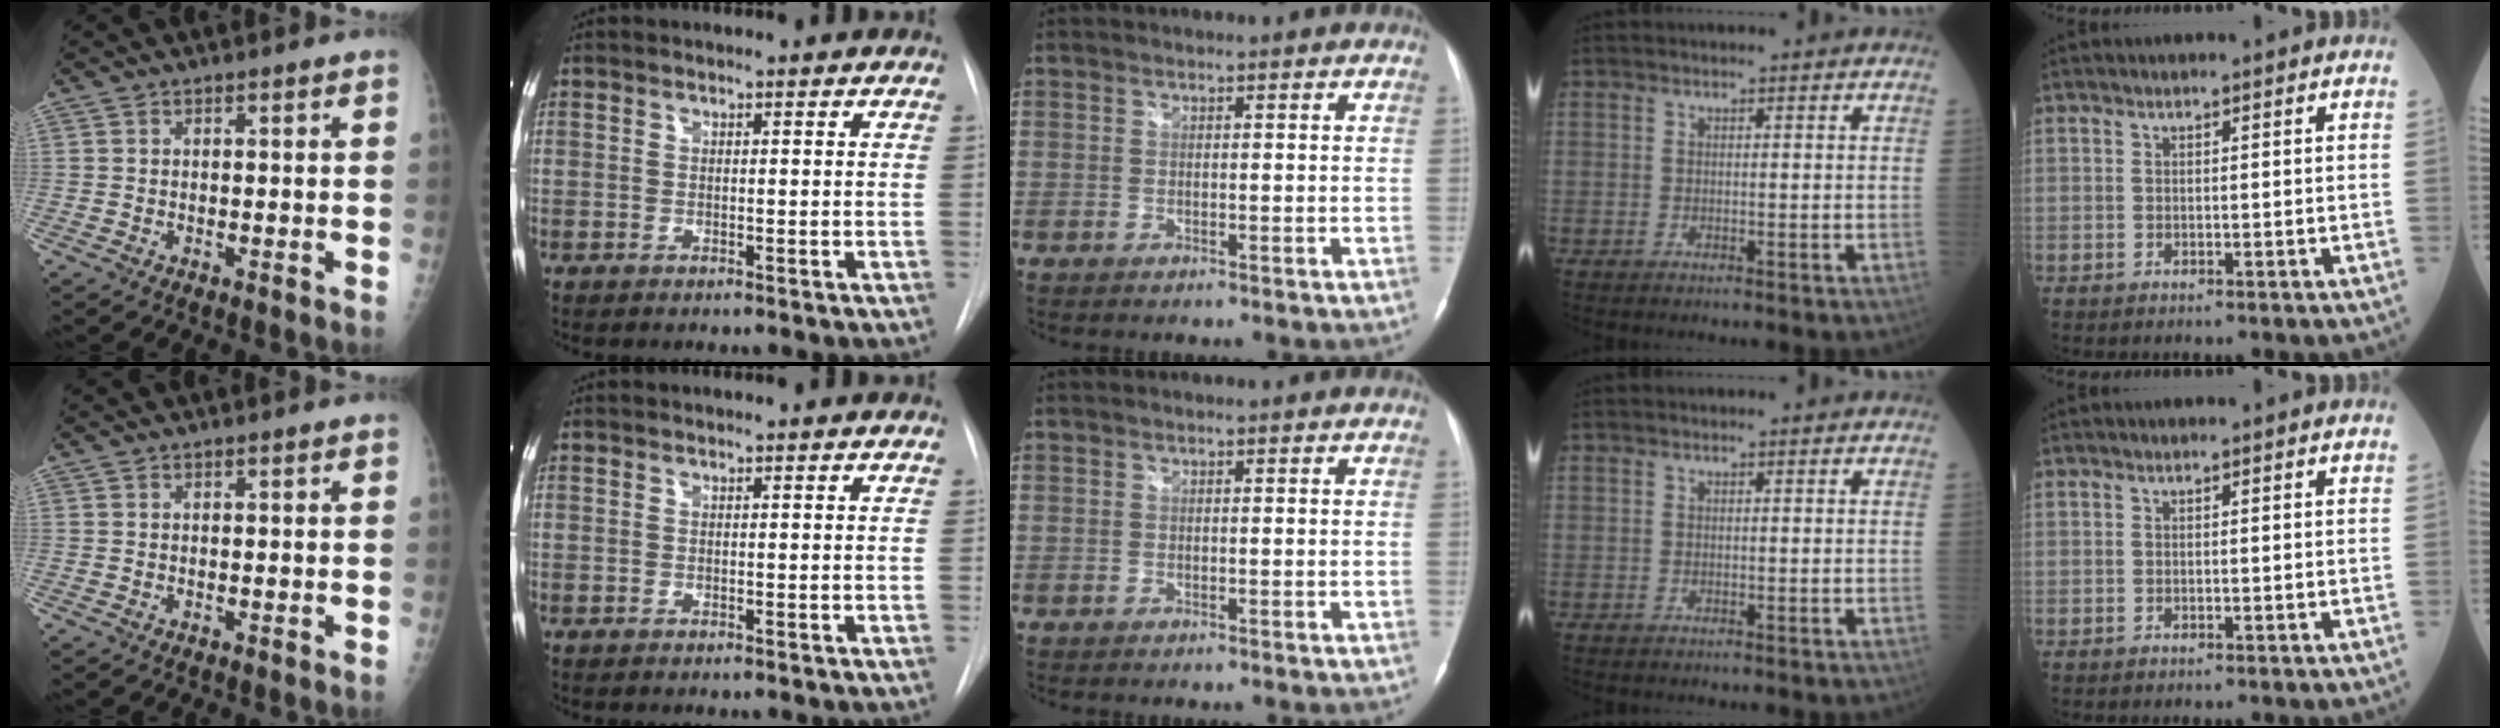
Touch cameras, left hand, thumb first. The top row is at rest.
{}